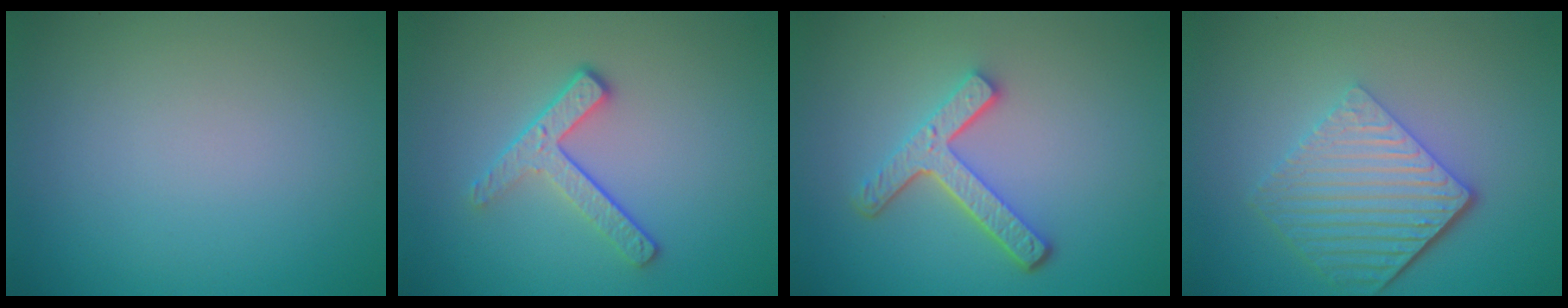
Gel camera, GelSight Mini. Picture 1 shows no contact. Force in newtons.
{"total": 3.1, "press": 2.5, "slide": 1.8}
{"total": 4.2, "press": 3.3, "slide": 2.6}
{"total": 5.8, "press": 4.2, "slide": 4.1}